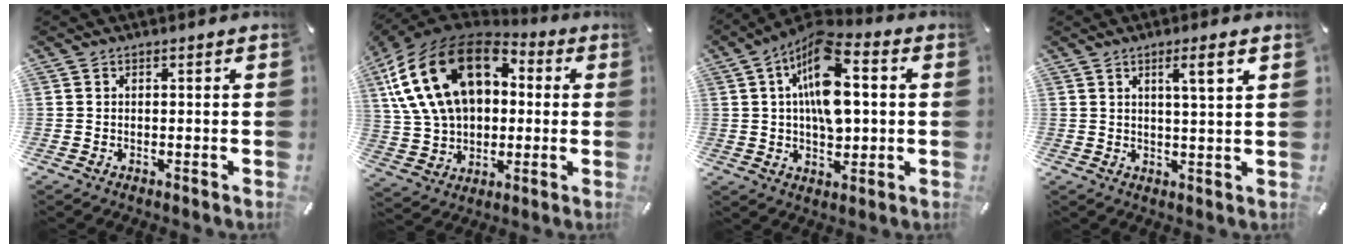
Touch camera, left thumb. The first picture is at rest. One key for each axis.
{"total": 23.4, "fx": 6.2, "fy": 16.7, "fz": 15.2, "tx": -0.312, "ty": -0.005, "tz": 0.104}
{"total": 14.6, "fx": 2.9, "fy": 8.2, "fz": 11.7, "tx": -0.204, "ty": -0.008, "tz": 0.048}
{"total": 5.5, "fx": 2.6, "fy": 0.3, "fz": 4.8, "tx": -0.083, "ty": -0.006, "tz": 0.037}